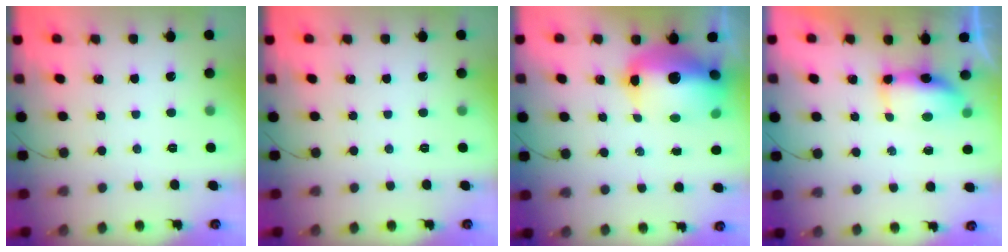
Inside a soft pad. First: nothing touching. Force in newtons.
{"total": 0.0}
{"total": 16.0, "press": 15.6, "slide": 3.5}
{"total": 6.7, "press": 6.7, "slide": 0.5}